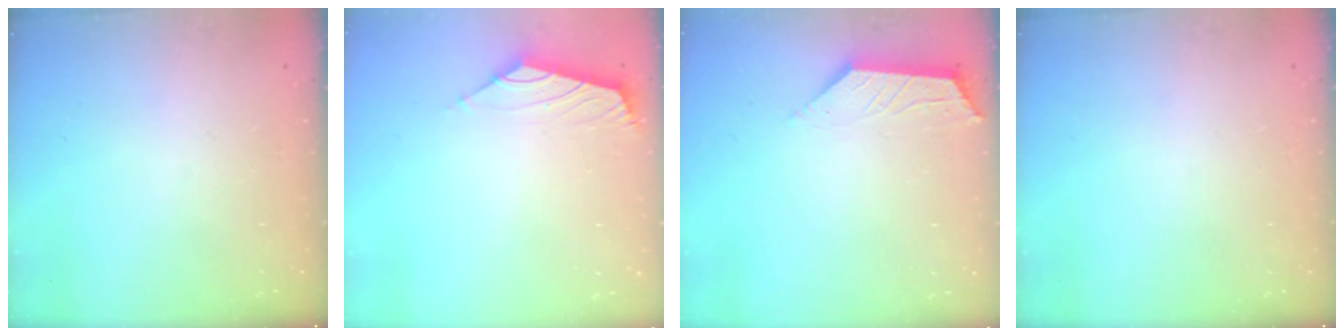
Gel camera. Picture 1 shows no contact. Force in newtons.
{"total": 1.7, "press": 1.6, "slide": 0.7}
{"total": 3.0, "press": 2.9, "slide": 0.5}
{"total": 0.0}